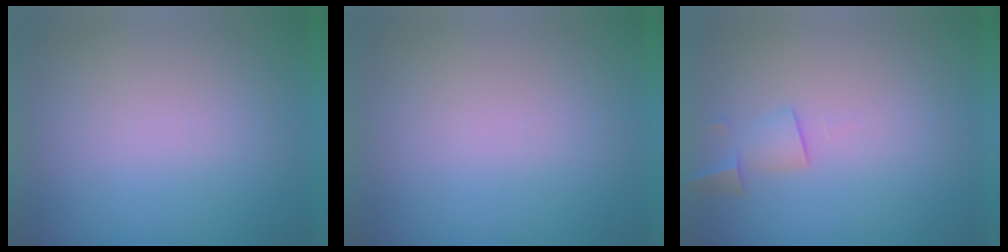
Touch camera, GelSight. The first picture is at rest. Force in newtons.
{"total": 0.0}
{"total": 1.9}